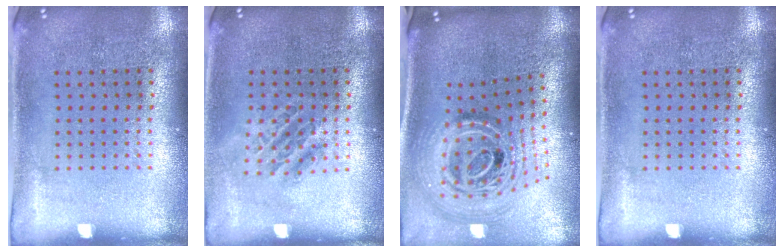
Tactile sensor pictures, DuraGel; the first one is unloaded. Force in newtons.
{"total": 1.2, "press": 1.1, "slide": 0.4}
{"total": 2.5, "press": 1.8, "slide": 1.8}
{"total": 0.0}